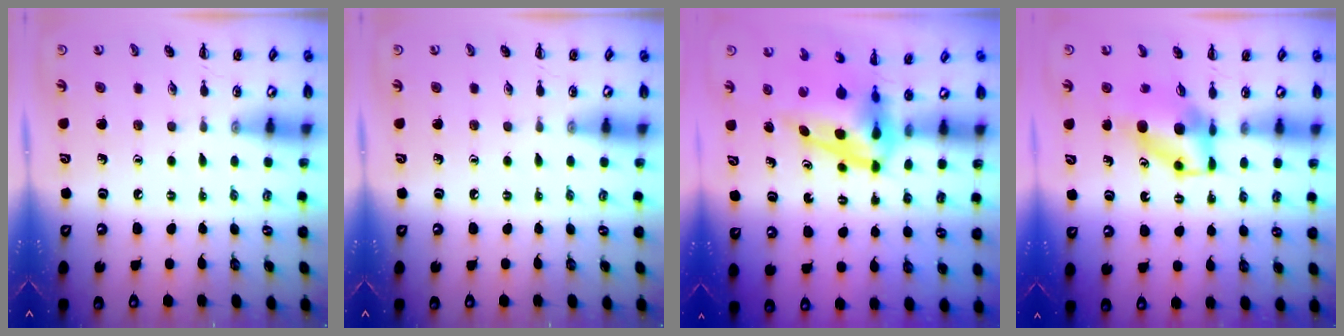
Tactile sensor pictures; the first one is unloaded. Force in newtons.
{"total": 0.0}
{"total": 7.7, "press": 7.4, "slide": 2.0}
{"total": 6.1, "press": 6.0, "slide": 1.1}